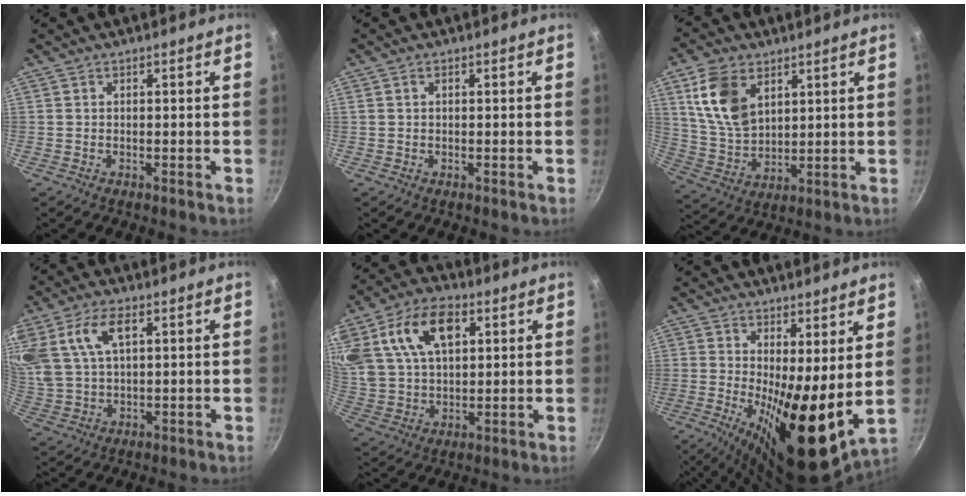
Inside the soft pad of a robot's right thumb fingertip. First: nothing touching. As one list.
[{"total": 0.9, "force": [0.3, 0.5, 0.6], "torque": [-0.010, 0.004, 0.005]}, {"total": 12.5, "force": [5.3, 7.8, 8.2], "torque": [-0.142, -0.025, 0.113]}, {"total": 12.1, "force": [4.6, 6.4, 9.2], "torque": [-0.182, 0.004, 0.093]}, {"total": 18.4, "force": [6.8, 11.4, 12.8], "torque": [-0.229, 0.002, 0.125]}, {"total": 15.2, "force": [1.4, 4.9, 14.4], "torque": [-0.210, -0.042, 0.027]}]